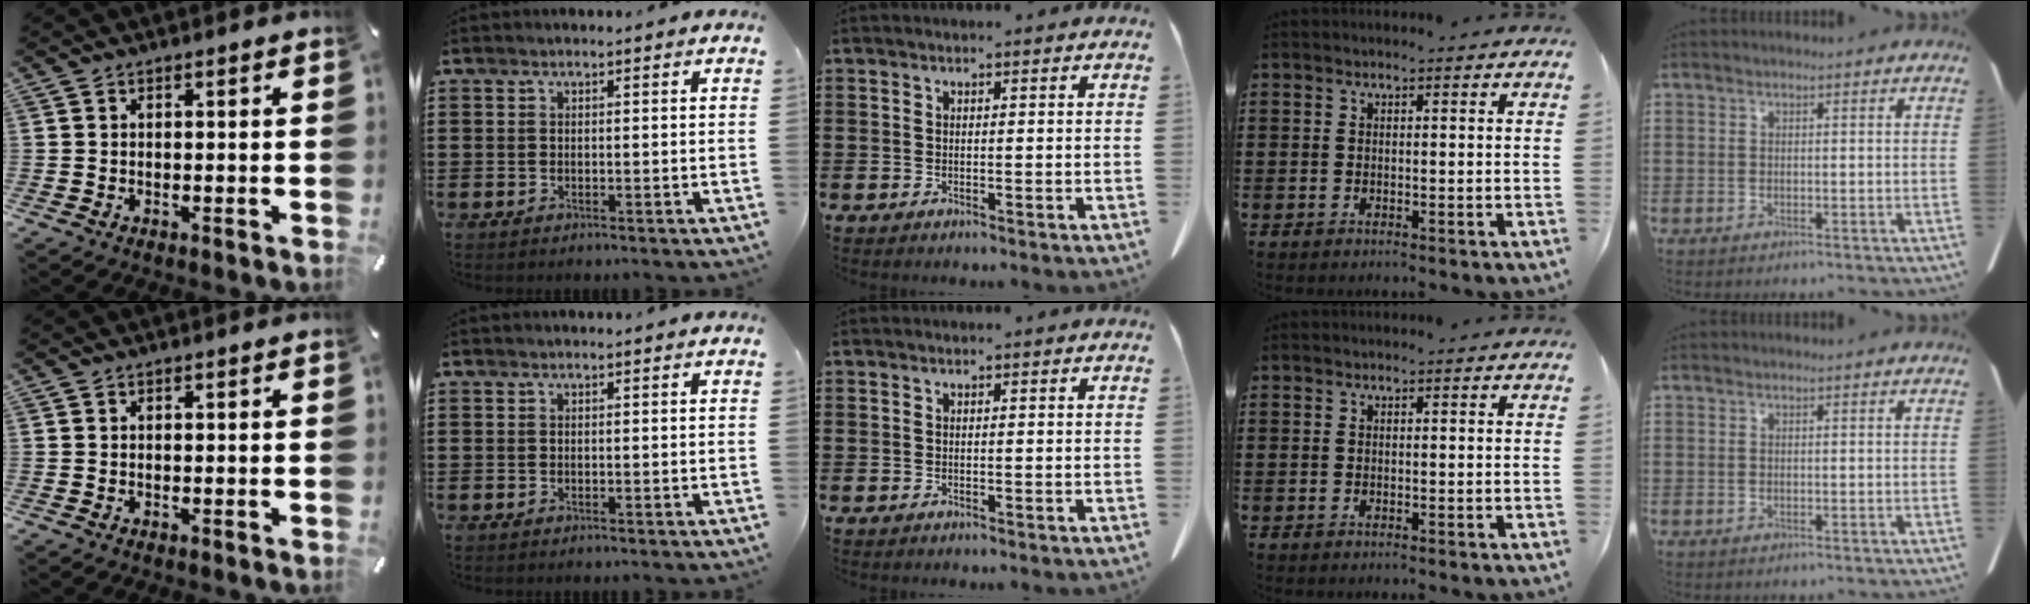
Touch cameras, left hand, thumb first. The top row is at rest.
{}